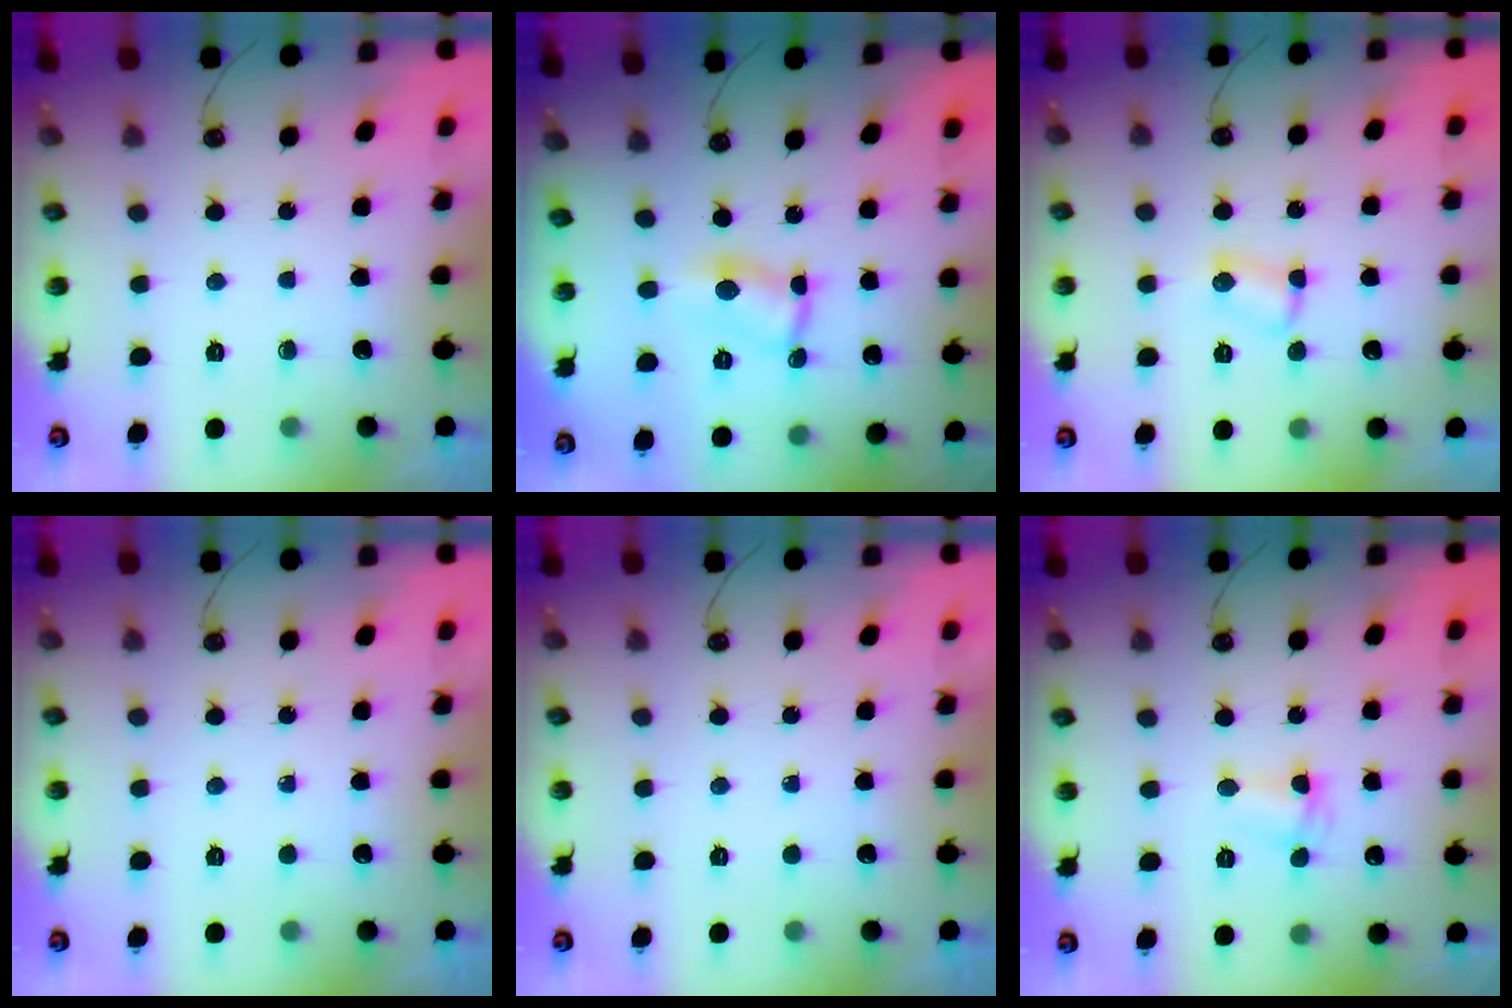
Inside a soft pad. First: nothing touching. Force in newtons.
{"total": 2.9, "press": 2.9, "slide": 0.2}
{"total": 2.9, "press": 2.9, "slide": 0.5}
{"total": 0.0}
{"total": 0.0}
{"total": 2.4, "press": 2.4, "slide": 0.3}